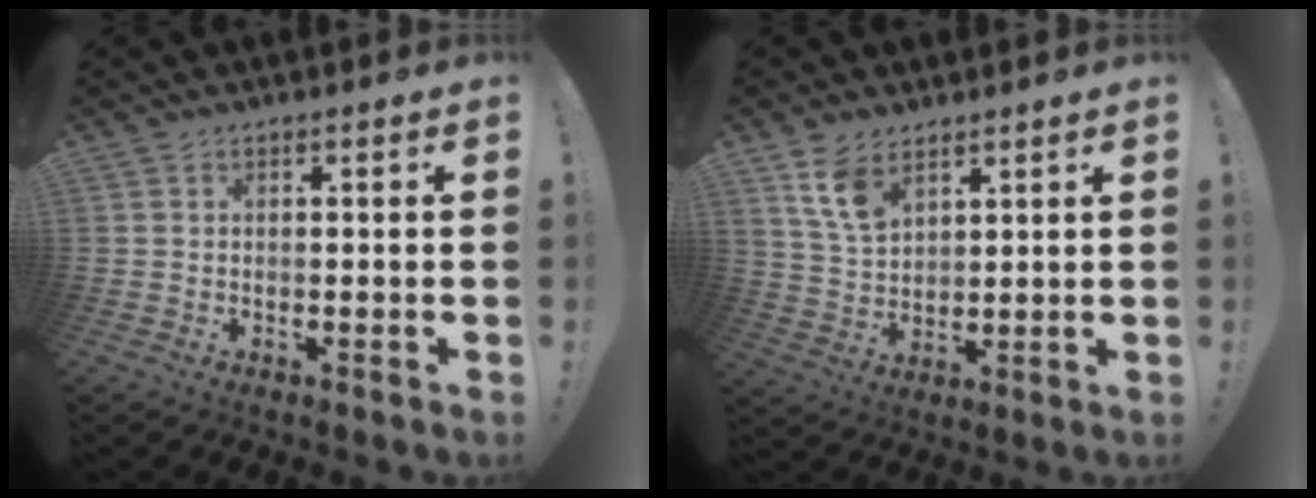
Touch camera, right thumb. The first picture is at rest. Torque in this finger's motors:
{"motor_torque": [-0.29, 0.42, 0.43, 0.60, 0.21]}